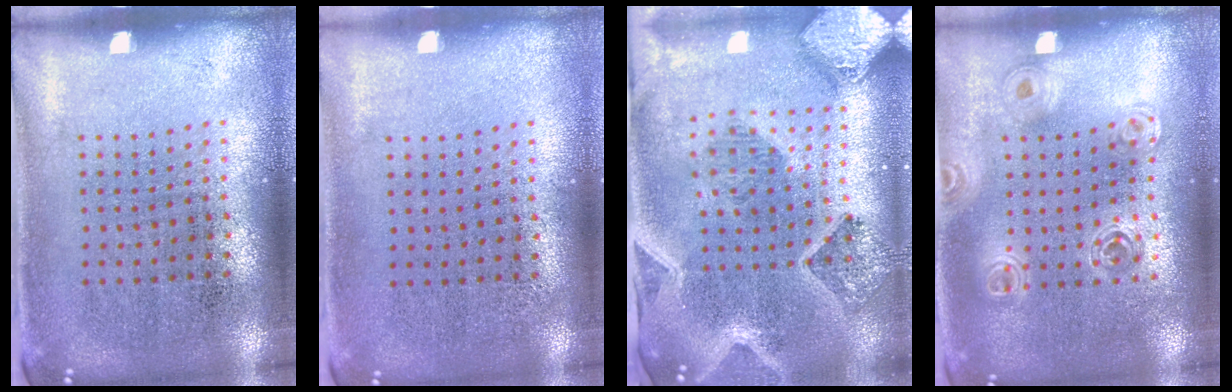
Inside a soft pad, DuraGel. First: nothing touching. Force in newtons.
{"total": 0.0}
{"total": 2.8, "press": 2.5, "slide": 1.3}
{"total": 1.4, "press": 1.3, "slide": 0.6}